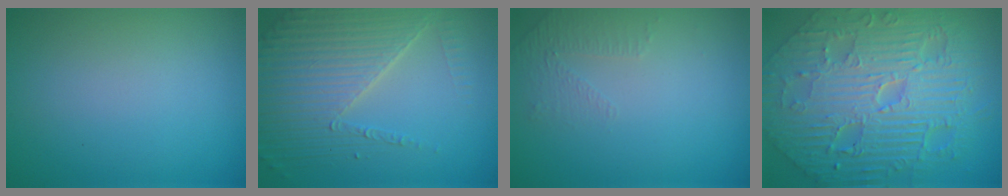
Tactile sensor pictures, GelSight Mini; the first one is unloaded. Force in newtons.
{"total": 5.8, "press": 4.5, "slide": 3.7}
{"total": 1.1, "press": 0.6, "slide": 1.0}
{"total": 11.6, "press": 7.7, "slide": 8.7}